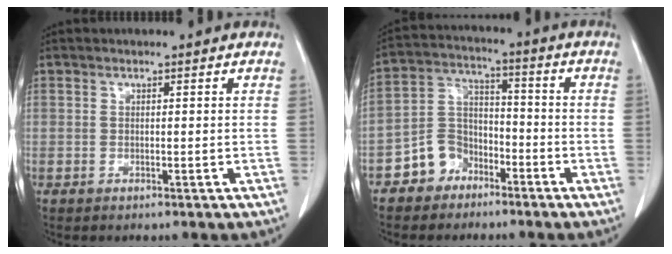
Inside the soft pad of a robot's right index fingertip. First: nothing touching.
{"total": 8.2, "force": [-5.0, 6.0, 2.3], "torque": [-0.054, 0.024, -0.091]}